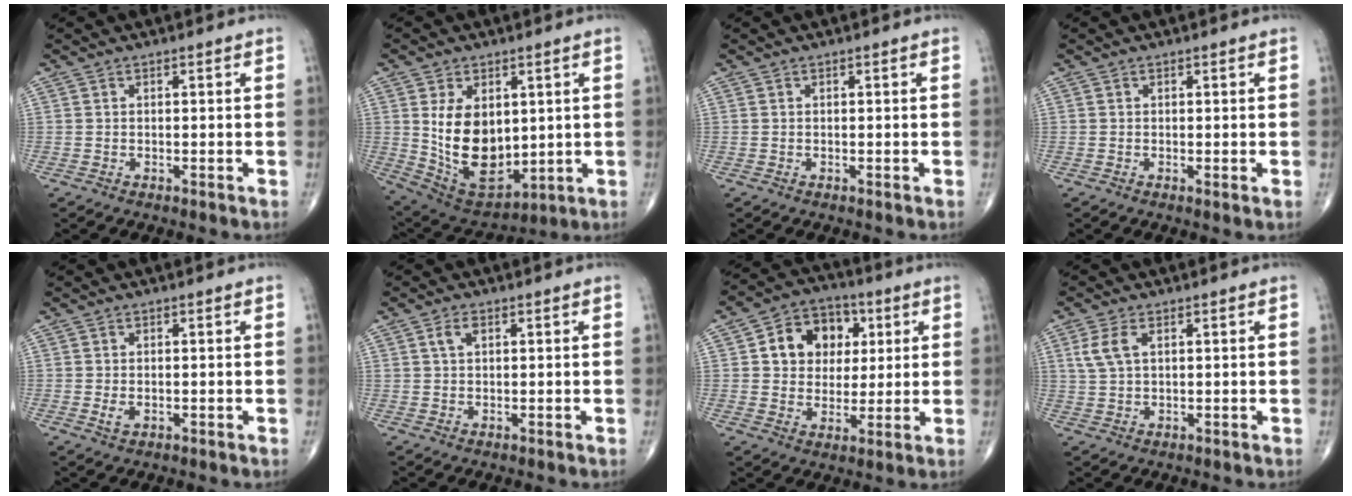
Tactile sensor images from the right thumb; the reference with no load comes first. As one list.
[{"total": 15.2, "force": [1.6, 9.6, 11.7], "torque": [-0.168, -0.019, 0.058]}, {"total": 0.0}, {"total": 0.5, "force": [0.0, 0.1, 0.5], "torque": [-0.012, -0.003, -0.003]}, {"total": 1.8, "force": [-0.3, 1.1, 1.4], "torque": [-0.026, -0.003, -0.003]}, {"total": 2.1, "force": [0.9, 1.2, 1.6], "torque": [-0.032, 0.006, 0.018]}, {"total": 12.3, "force": [3.3, 9.8, 6.6], "torque": [-0.058, 0.001, 0.052]}, {"total": 4.3, "force": [1.5, 2.2, 3.4], "torque": [-0.084, 0.008, 0.033]}]